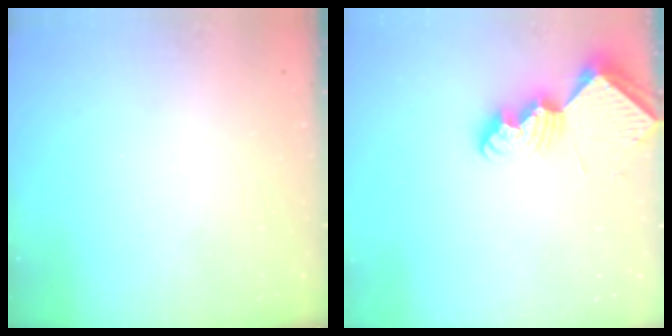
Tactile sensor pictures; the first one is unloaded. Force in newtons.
{"total": 8.2, "press": 8.2, "slide": 0.4}